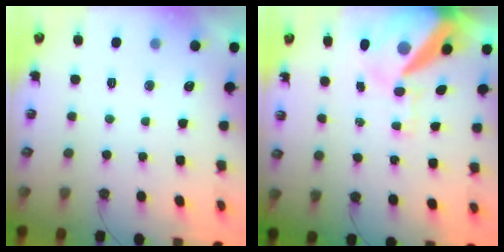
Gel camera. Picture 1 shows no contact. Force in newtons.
{"total": 18.4, "press": 18.3, "slide": 2.3}